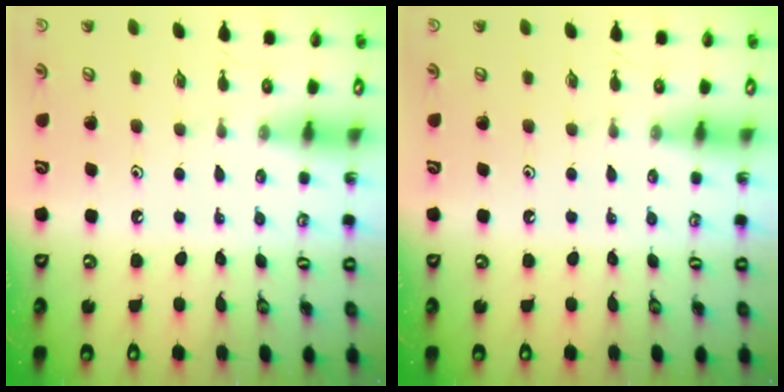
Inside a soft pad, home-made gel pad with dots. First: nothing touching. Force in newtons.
{"total": 0.0}